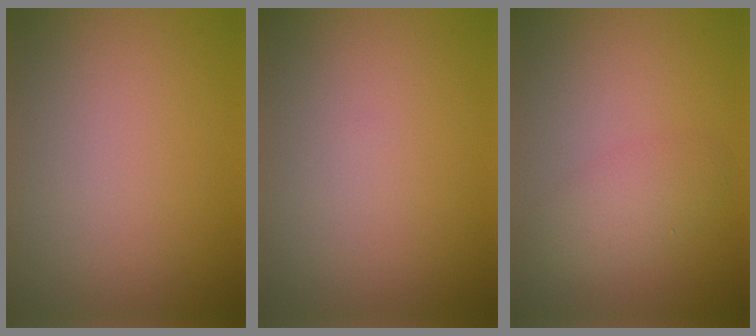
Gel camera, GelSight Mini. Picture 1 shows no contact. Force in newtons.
{"total": 0.0}
{"total": 2.4, "press": 2.4, "slide": 0.2}